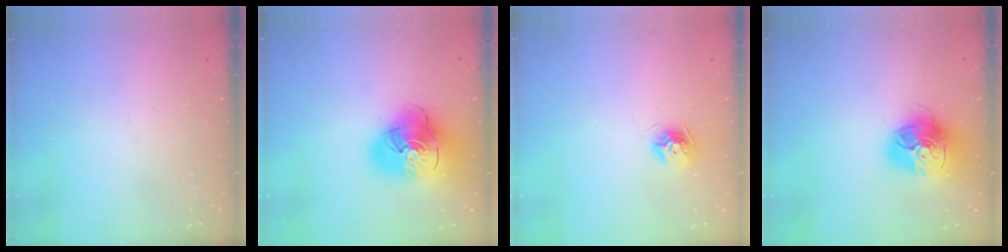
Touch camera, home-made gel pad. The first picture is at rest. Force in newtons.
{"total": 19.7, "press": 19.5, "slide": 2.7}
{"total": 8.7, "press": 8.7, "slide": 0.0}
{"total": 17.5, "press": 17.3, "slide": 2.0}